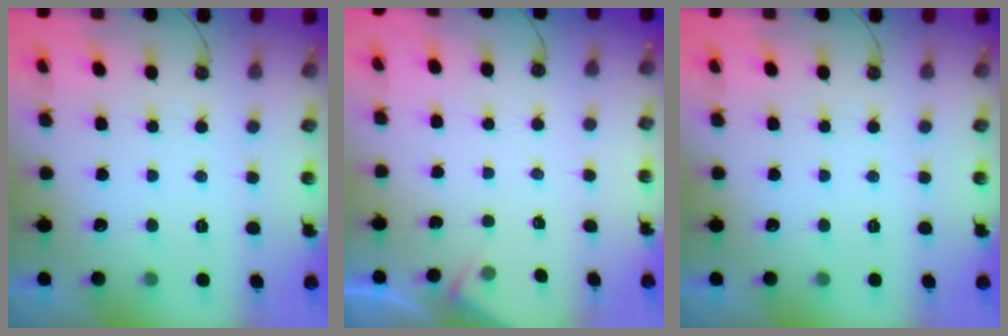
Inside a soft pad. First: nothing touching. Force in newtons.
{"total": 2.2, "press": 2.2, "slide": 0.4}
{"total": 0.0}